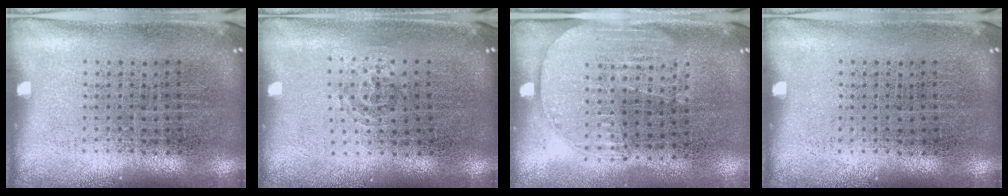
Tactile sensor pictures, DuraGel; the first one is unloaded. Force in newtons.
{"total": 0.9, "press": 0.6, "slide": 0.7}
{"total": 1.5, "press": 1.2, "slide": 0.9}
{"total": 0.0}